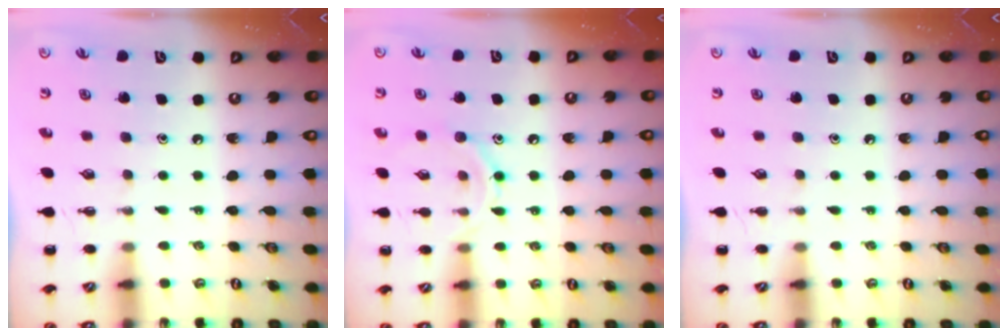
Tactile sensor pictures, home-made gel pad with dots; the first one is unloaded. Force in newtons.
{"total": 9.8, "press": 9.7, "slide": 1.3}
{"total": 0.0}